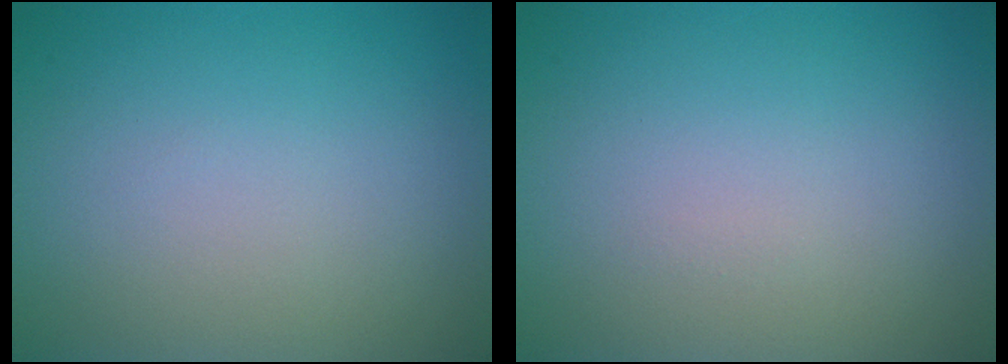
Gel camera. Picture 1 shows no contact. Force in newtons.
{"total": 0.0}